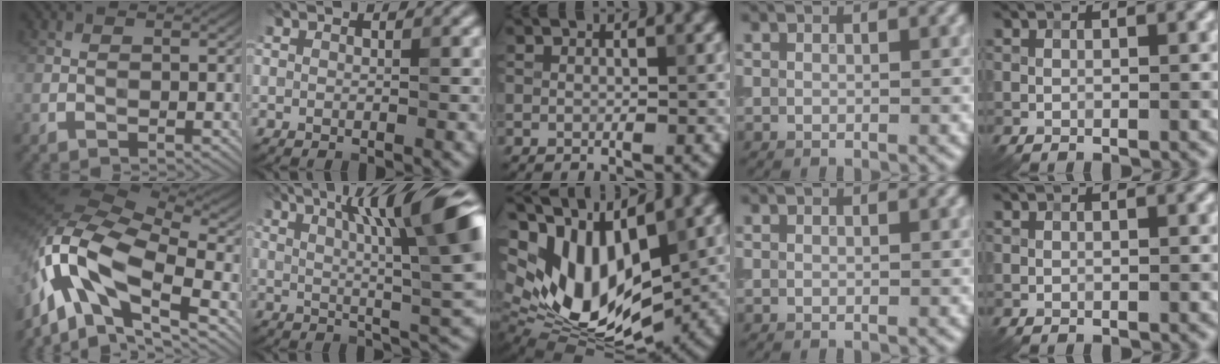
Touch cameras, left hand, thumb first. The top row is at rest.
{"thumb": {"total": 17.4, "force": [-5.7, 8.3, 14.2], "torque": [-0.323, -0.004, -0.116]}, "index": {"total": 11.8, "force": [3.9, 1.9, 10.9], "torque": [-0.150, 0.015, 0.065]}, "middle": {"total": 12.2, "force": [3.3, 6.9, 9.5], "torque": [-0.187, -0.008, 0.058]}}